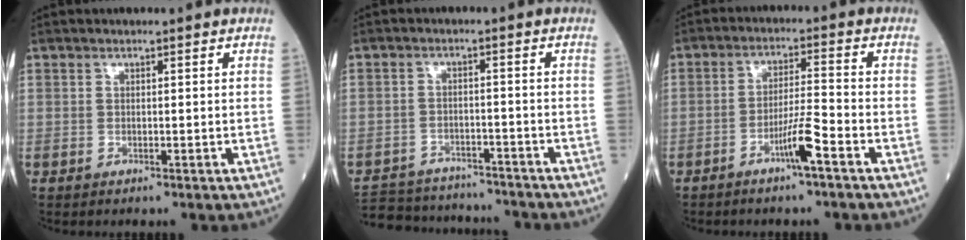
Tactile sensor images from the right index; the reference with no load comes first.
{"total": 14.1, "force": [-13.0, 4.2, 3.4], "torque": [-0.070, 0.014, -0.182]}
{"total": 5.5, "force": [-3.1, -0.3, 4.5], "torque": [-0.087, 0.000, -0.057]}